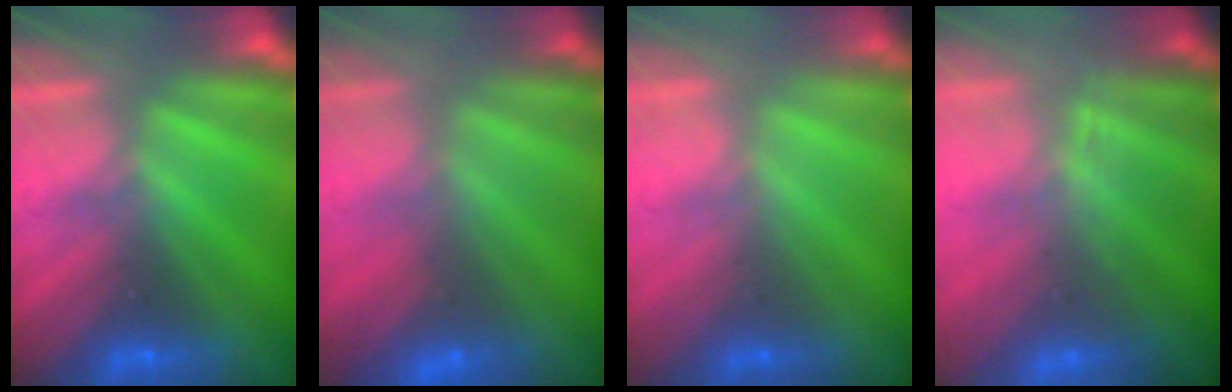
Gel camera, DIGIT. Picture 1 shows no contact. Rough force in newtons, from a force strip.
{"total": 2.7}
{"total": 1.9}
{"total": 8.8}